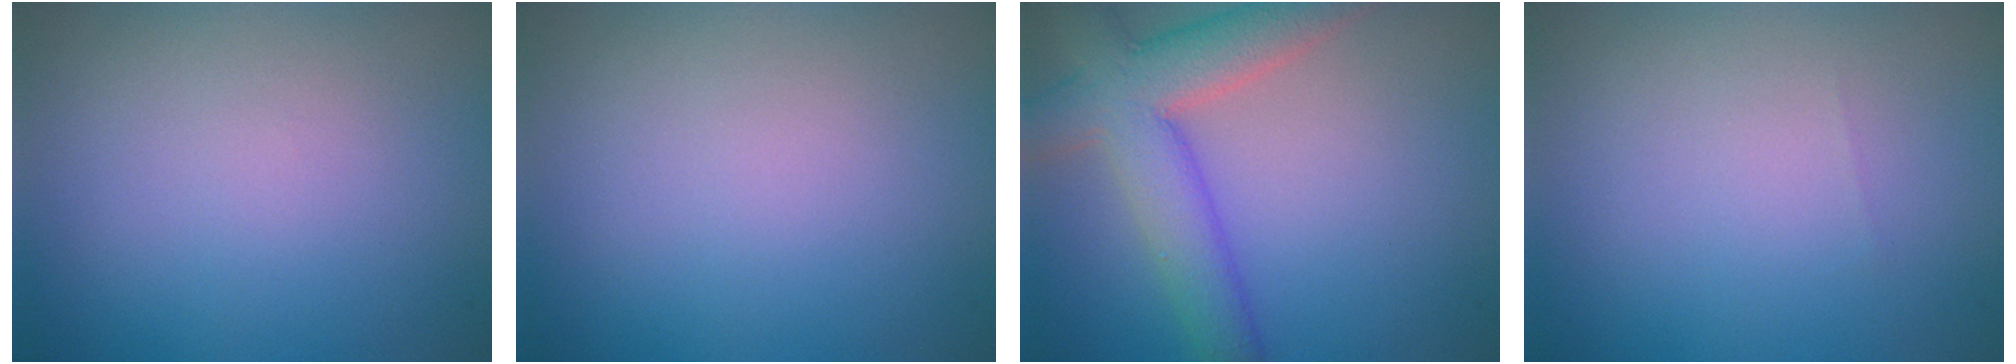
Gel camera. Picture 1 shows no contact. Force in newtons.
{"total": 0.0}
{"total": 7.1, "press": 7.1, "slide": 0.3}
{"total": 0.0}